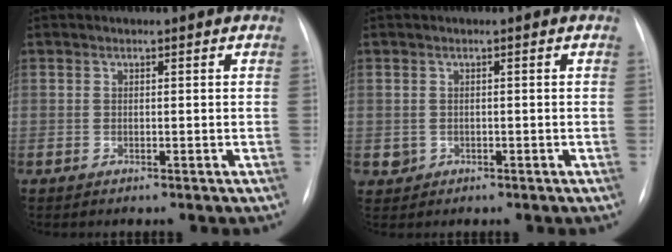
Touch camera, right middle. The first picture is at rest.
{"total": 1.4, "force": [-0.3, 1.4, 0.2], "torque": [-0.002, 0.003, 0.000]}